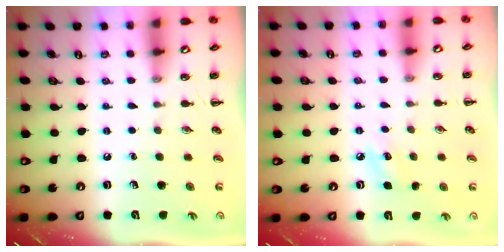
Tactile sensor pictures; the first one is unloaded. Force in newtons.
{"total": 6.0, "press": 5.7, "slide": 1.6}